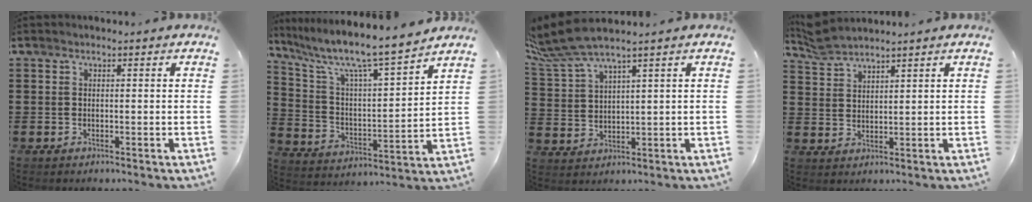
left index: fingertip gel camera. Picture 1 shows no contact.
{"total": 8.2, "force": [6.9, 0.7, 4.5], "torque": [-0.117, -0.053, 0.109]}
{"total": 6.6, "force": [5.1, 0.8, 4.0], "torque": [-0.112, -0.021, 0.088]}
{"total": 3.6, "force": [3.5, 0.3, 0.9], "torque": [-0.029, -0.004, 0.067]}